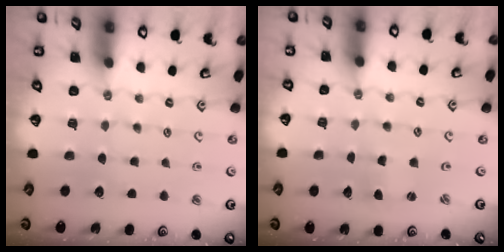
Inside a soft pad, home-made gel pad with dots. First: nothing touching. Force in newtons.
{"total": 0.0}